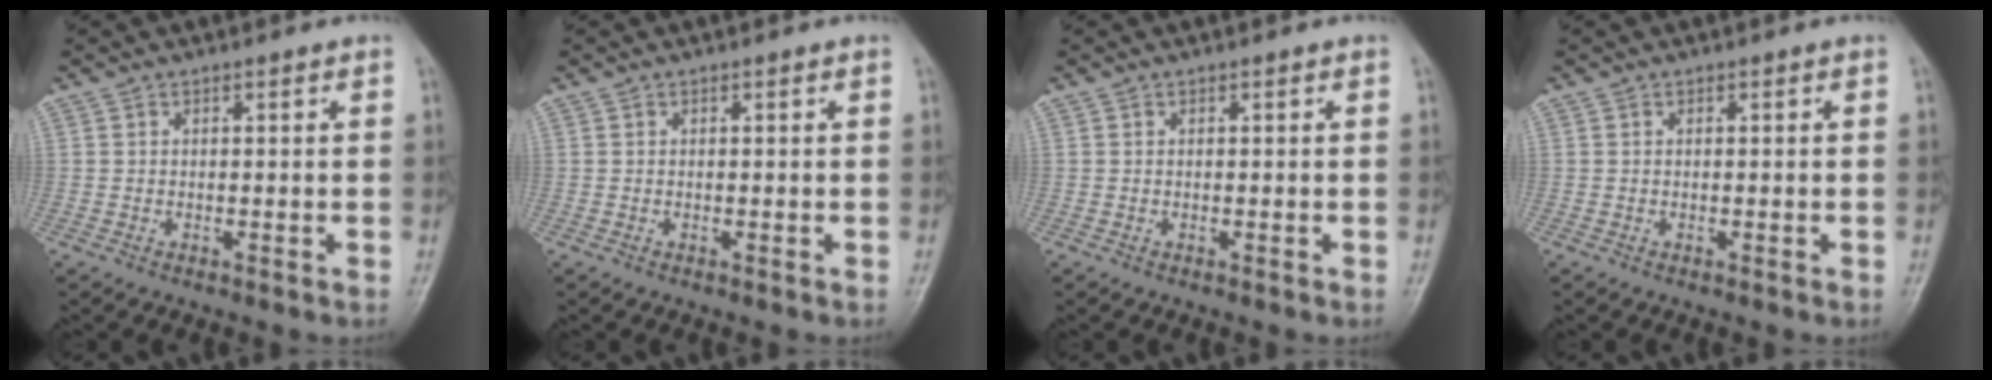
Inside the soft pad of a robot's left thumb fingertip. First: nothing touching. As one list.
[{"total": 0.0}, {"total": 0.0}, {"total": 0.0}]